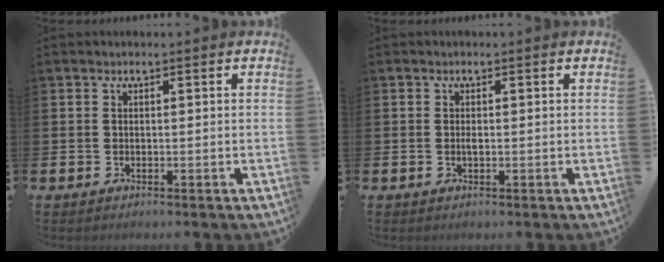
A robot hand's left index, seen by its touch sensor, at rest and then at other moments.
{"total": 0.8, "force": [0.0, 0.2, 0.7], "torque": [-0.010, -0.003, -0.002]}